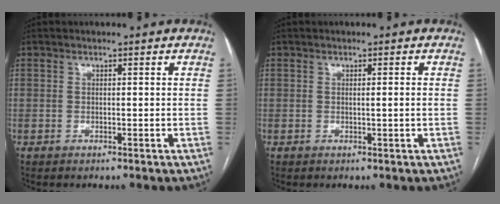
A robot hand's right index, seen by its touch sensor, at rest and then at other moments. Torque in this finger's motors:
{"motor_torque": [-0.08, -0.04, -0.09, 0.00]}